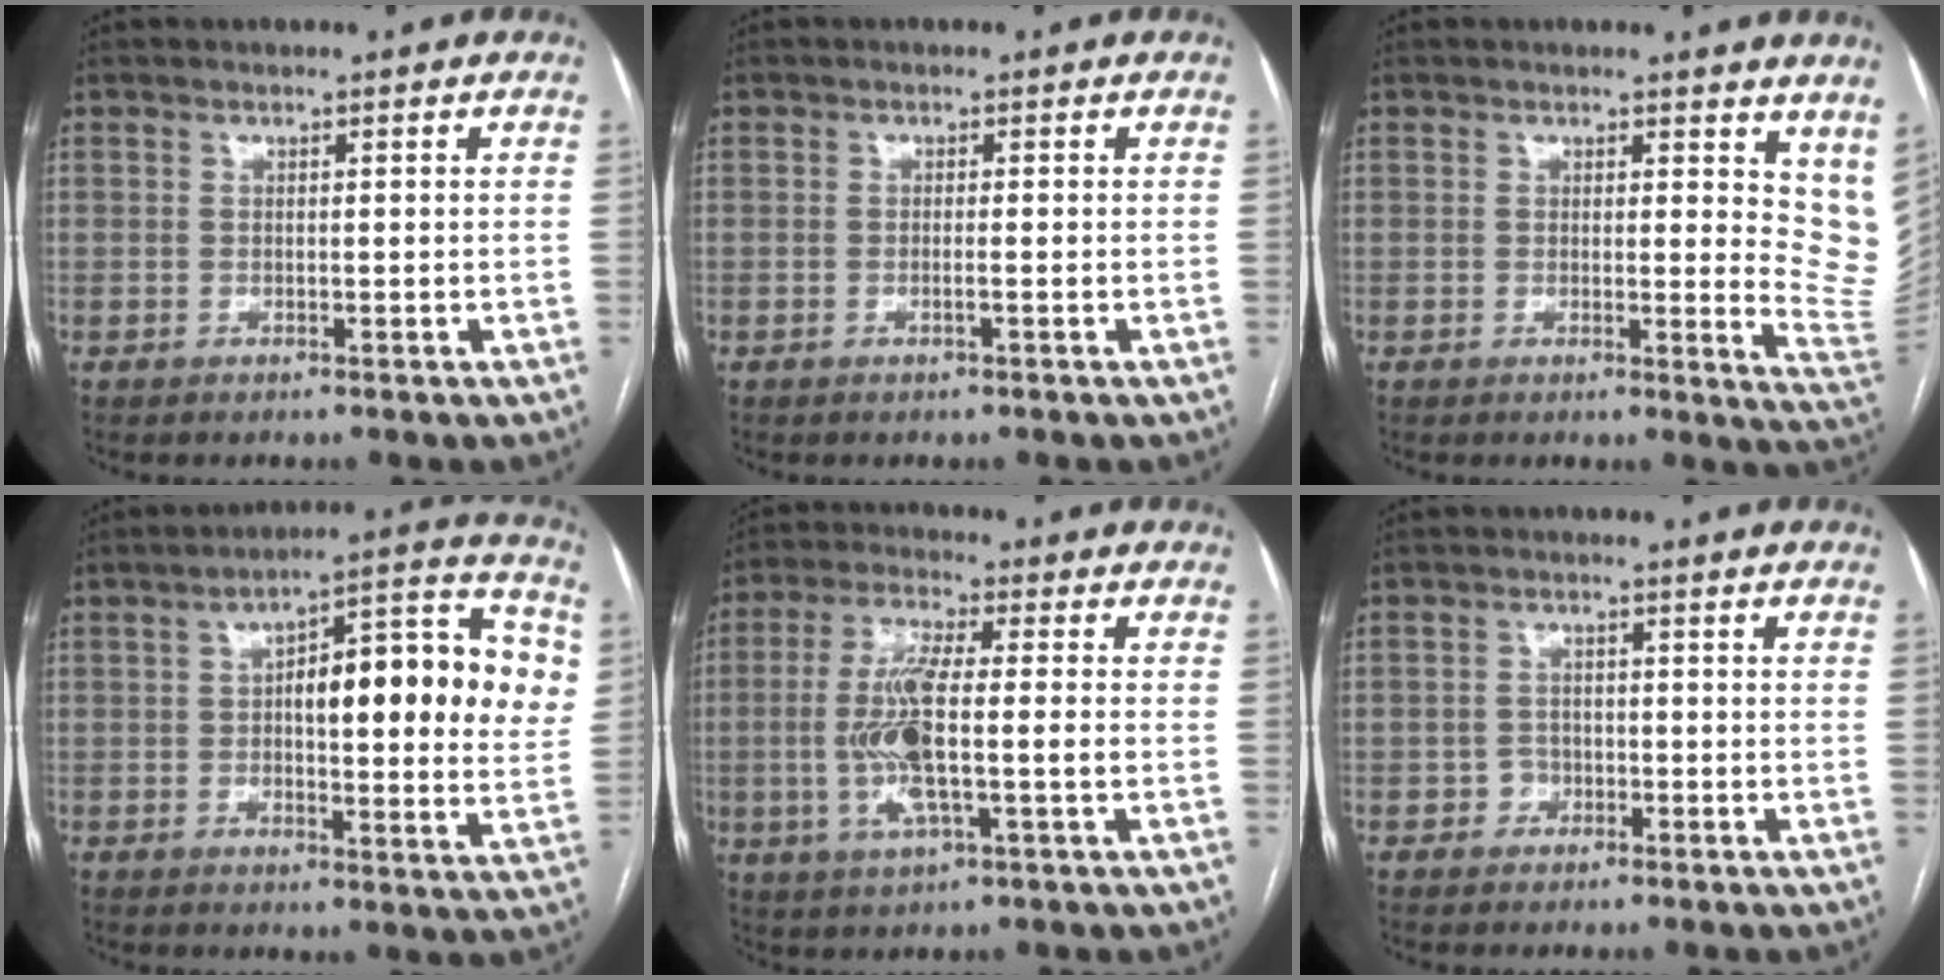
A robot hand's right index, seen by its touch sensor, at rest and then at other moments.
{"total": 0.9, "force": [-0.3, -0.1, 0.8], "torque": [-0.017, 0.000, -0.005]}
{"total": 9.7, "force": [7.1, 3.8, 5.3], "torque": [-0.046, -0.035, 0.059]}
{"total": 18.5, "force": [2.8, 5.2, 17.5], "torque": [-0.231, 0.036, 0.036]}
{"total": 10.7, "force": [-1.4, 1.6, 10.5], "torque": [-0.220, 0.000, -0.028]}
{"total": 2.3, "force": [-1.1, 2.0, 0.3], "torque": [0.003, 0.010, -0.021]}